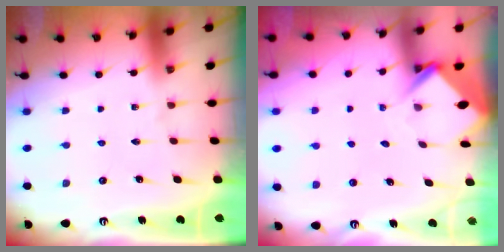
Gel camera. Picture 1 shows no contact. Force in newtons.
{"total": 3.8, "press": 3.8, "slide": 0.3}